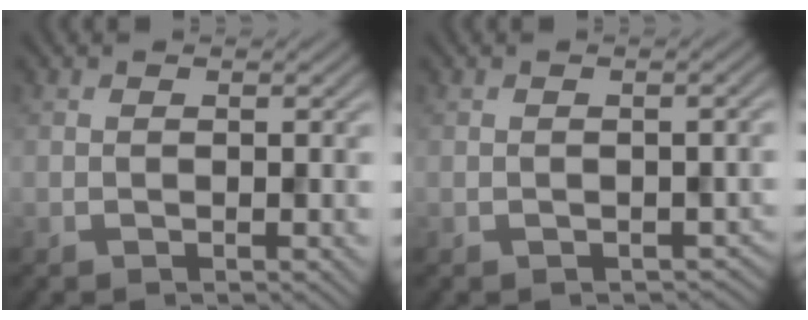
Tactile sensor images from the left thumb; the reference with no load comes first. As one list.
[{"total": 1.7, "force": [-0.9, 1.1, 0.9], "torque": [-0.014, -0.013, -0.008]}]